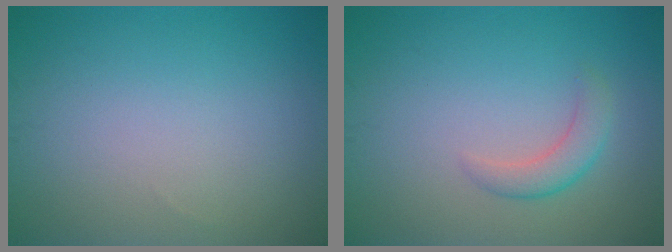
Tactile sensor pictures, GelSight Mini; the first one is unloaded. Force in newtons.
{"total": 2.1, "press": 2.1, "slide": 0.1}